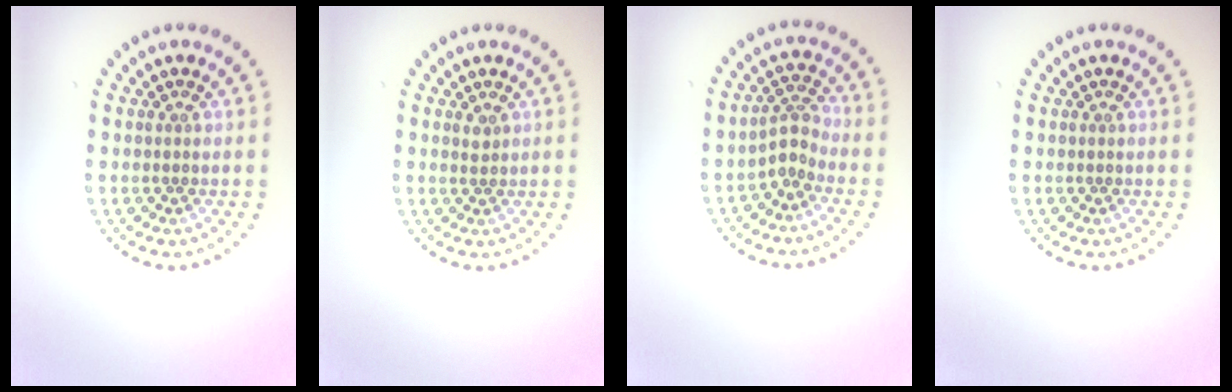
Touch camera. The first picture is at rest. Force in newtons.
{"total": 0.8, "press": 0.6, "slide": 0.4}
{"total": 2.3, "press": 1.6, "slide": 1.6}
{"total": 0.0}